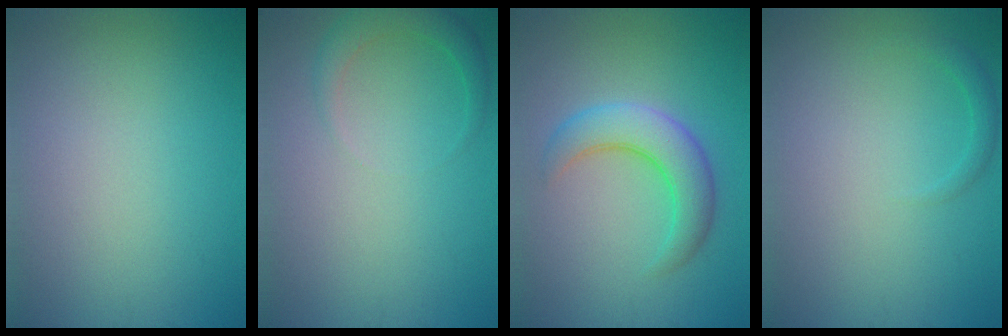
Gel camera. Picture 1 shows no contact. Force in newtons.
{"total": 2.2, "press": 2.2, "slide": 0.2}
{"total": 5.1, "press": 5.1, "slide": 0.2}
{"total": 1.2, "press": 1.1, "slide": 0.2}